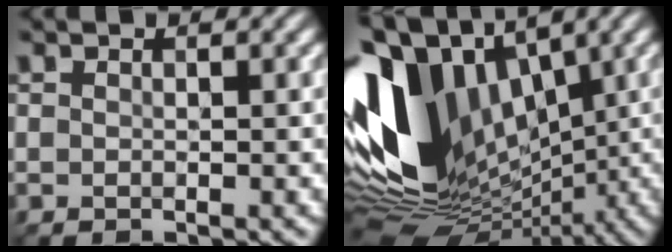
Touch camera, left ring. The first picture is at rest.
{"total": 14.4, "force": [0.1, 9.7, 10.7], "torque": [-0.225, 0.025, -0.004]}